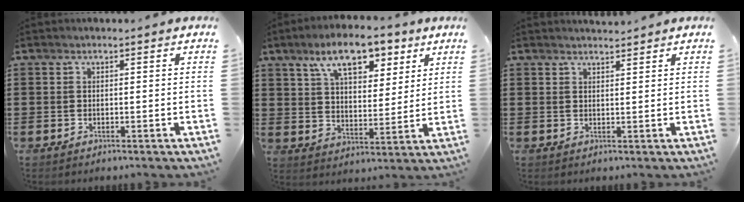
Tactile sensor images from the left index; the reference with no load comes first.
{"total": 10.8, "force": [7.4, 4.2, 6.6], "torque": [-0.120, -0.014, 0.128]}
{"total": 1.5, "force": [1.5, 0.1, 0.1], "torque": [-0.005, 0.003, 0.030]}